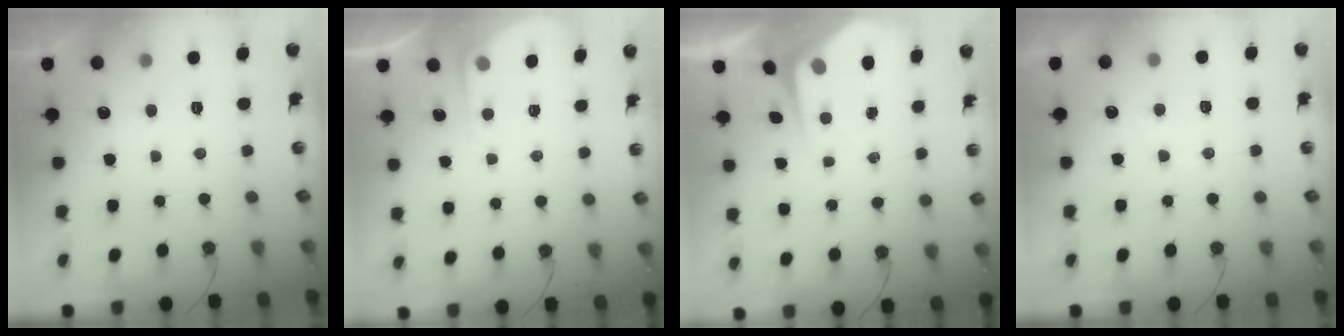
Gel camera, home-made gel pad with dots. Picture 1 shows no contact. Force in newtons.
{"total": 3.3, "press": 3.3, "slide": 0.4}
{"total": 4.8, "press": 4.8, "slide": 0.5}
{"total": 3.9, "press": 3.9, "slide": 0.5}